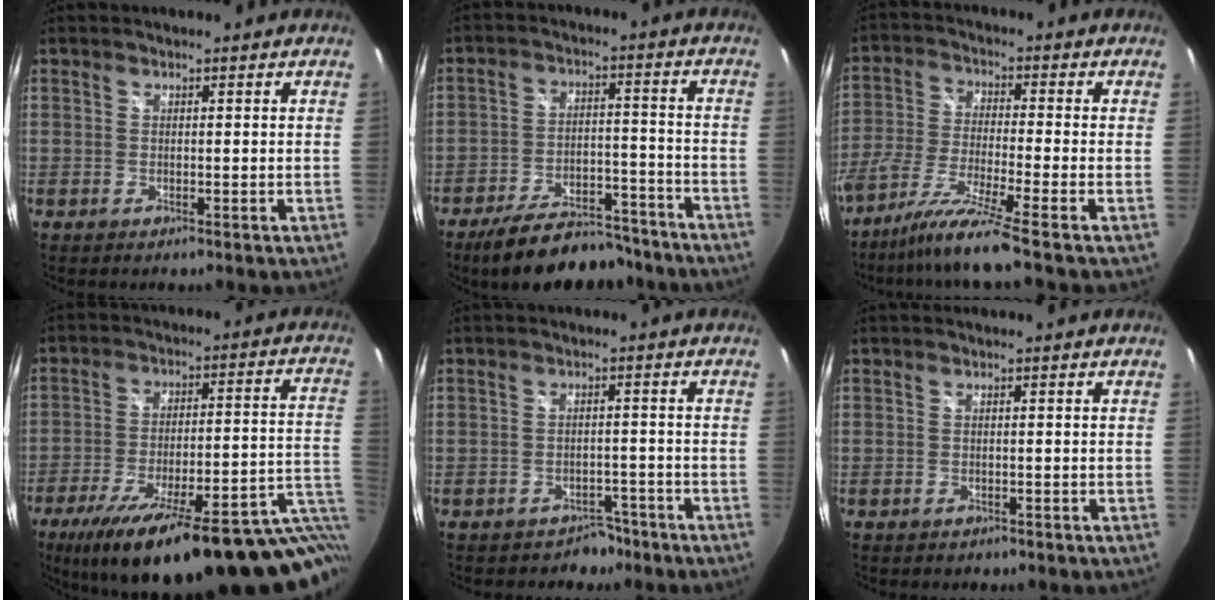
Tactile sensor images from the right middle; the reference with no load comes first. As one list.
[{"total": 16.9, "force": [-14.2, 5.6, 7.2], "torque": [-0.136, 0.003, -0.197]}, {"total": 10.1, "force": [-7.9, -1.7, 6.1], "torque": [-0.122, -0.026, -0.147]}, {"total": 31.8, "force": [-21.6, 6.9, 22.2], "torque": [-0.302, -0.043, -0.295]}, {"total": 3.8, "force": [-2.8, 2.5, 0.2], "torque": [-0.002, 0.016, -0.036]}, {"total": 0.9, "force": [-0.6, 0.6, 0.2], "torque": [-0.006, -0.002, -0.009]}]